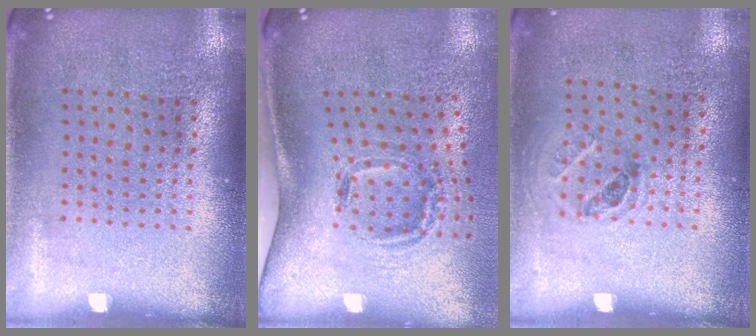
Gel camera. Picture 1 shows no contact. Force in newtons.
{"total": 1.9, "press": 1.2, "slide": 1.5}
{"total": 1.0, "press": 0.7, "slide": 0.7}